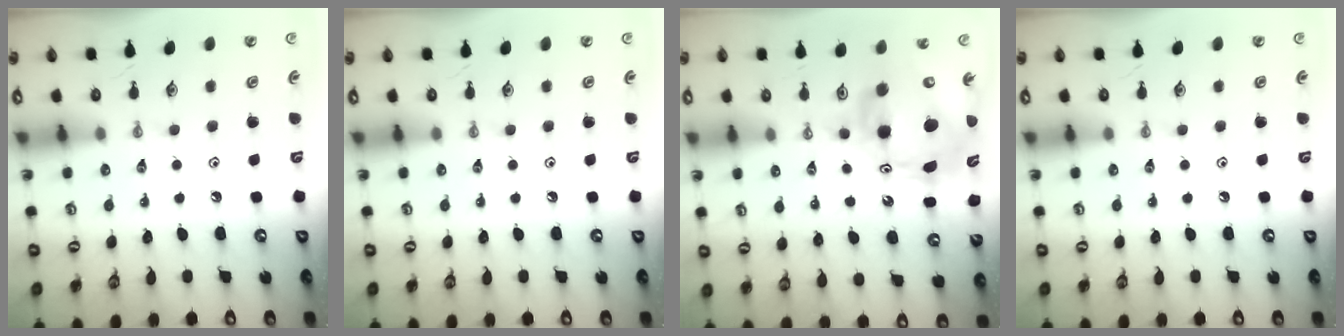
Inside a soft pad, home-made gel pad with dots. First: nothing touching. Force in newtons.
{"total": 0.0}
{"total": 11.2, "press": 11.1, "slide": 1.1}
{"total": 0.0}